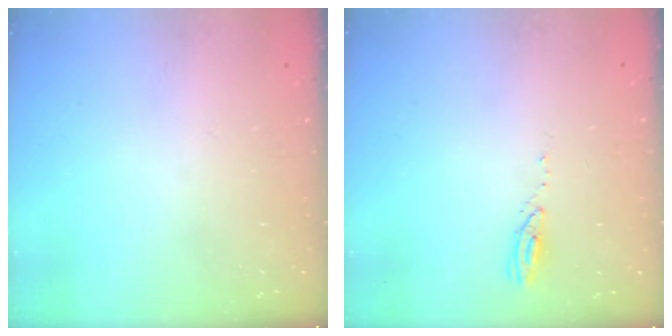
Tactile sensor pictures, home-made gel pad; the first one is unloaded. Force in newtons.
{"total": 3.0, "press": 2.9, "slide": 0.3}